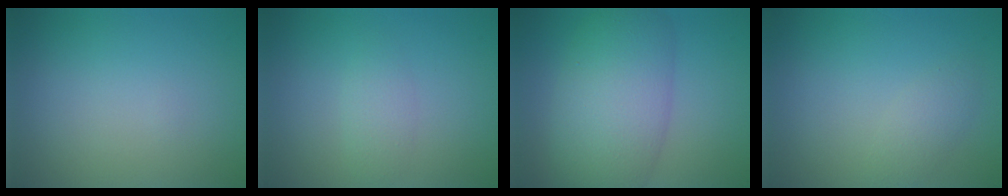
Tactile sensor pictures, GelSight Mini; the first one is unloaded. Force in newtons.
{"total": 1.5, "press": 1.5, "slide": 0.0}
{"total": 8.6, "press": 8.6, "slide": 0.2}
{"total": 1.7, "press": 1.7, "slide": 0.1}